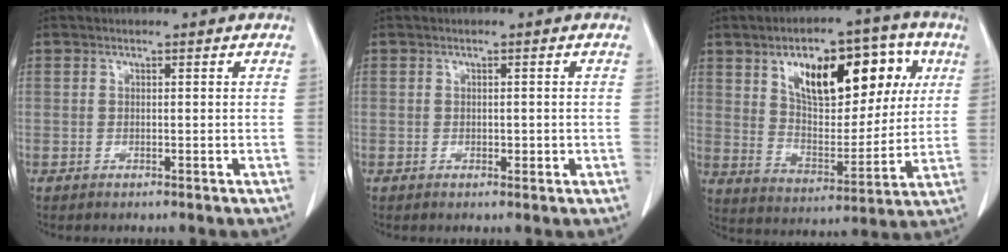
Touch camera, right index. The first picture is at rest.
{"total": 1.4, "force": [-0.3, 0.8, 1.1], "torque": [-0.014, 0.000, 0.000]}
{"total": 18.2, "force": [7.1, 8.4, 14.6], "torque": [-0.216, 0.032, 0.116]}